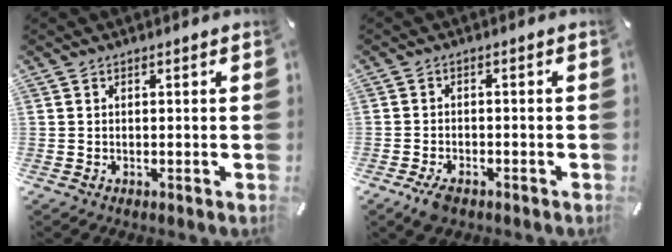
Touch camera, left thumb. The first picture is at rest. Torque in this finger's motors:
{"motor_torque": [0.01, 0.66, 0.06, 0.07, 0.02]}